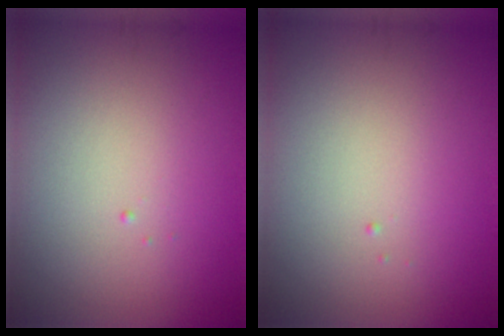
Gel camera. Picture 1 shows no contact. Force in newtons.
{"total": 0.0}